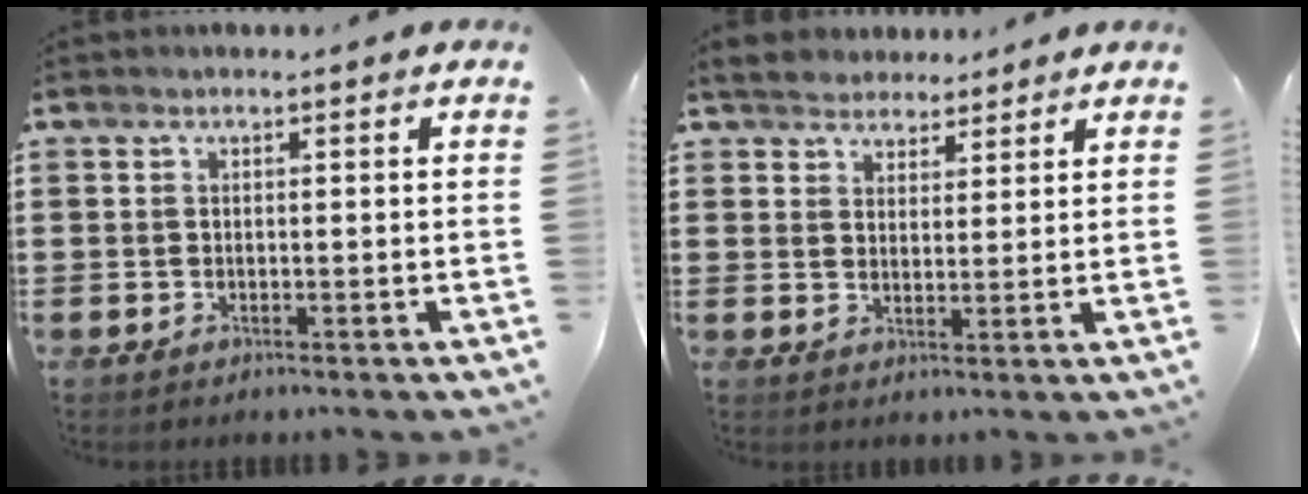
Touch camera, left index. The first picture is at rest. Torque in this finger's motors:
{"motor_torque": [2.09, -0.04, 0.12, 0.07]}